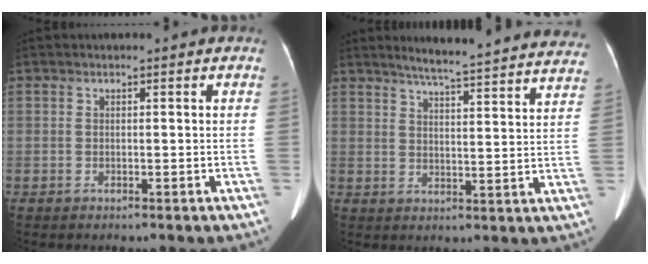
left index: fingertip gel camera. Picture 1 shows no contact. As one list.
[{"total": 24.1, "force": [22.3, 1.1, 9.0], "torque": [-0.125, -0.050, 0.263]}]